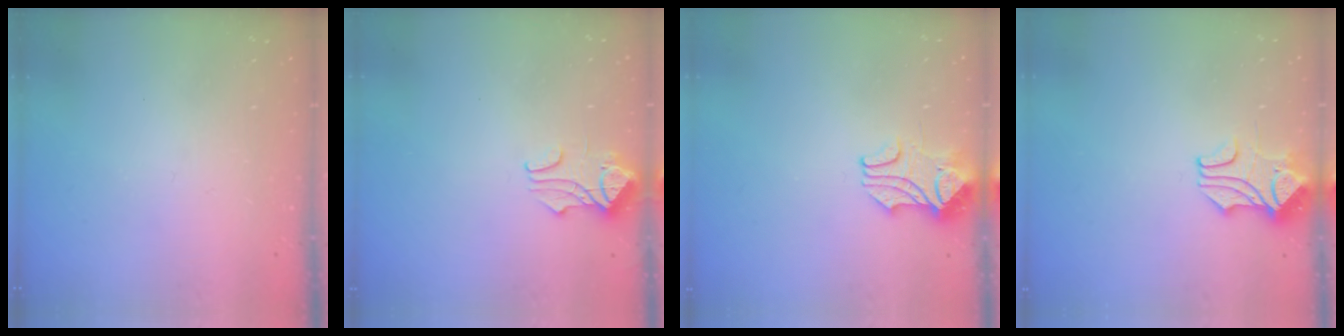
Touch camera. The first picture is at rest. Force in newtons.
{"total": 0.6, "press": 0.6, "slide": 0.2}
{"total": 2.2, "press": 2.1, "slide": 0.7}
{"total": 1.8, "press": 1.4, "slide": 1.1}